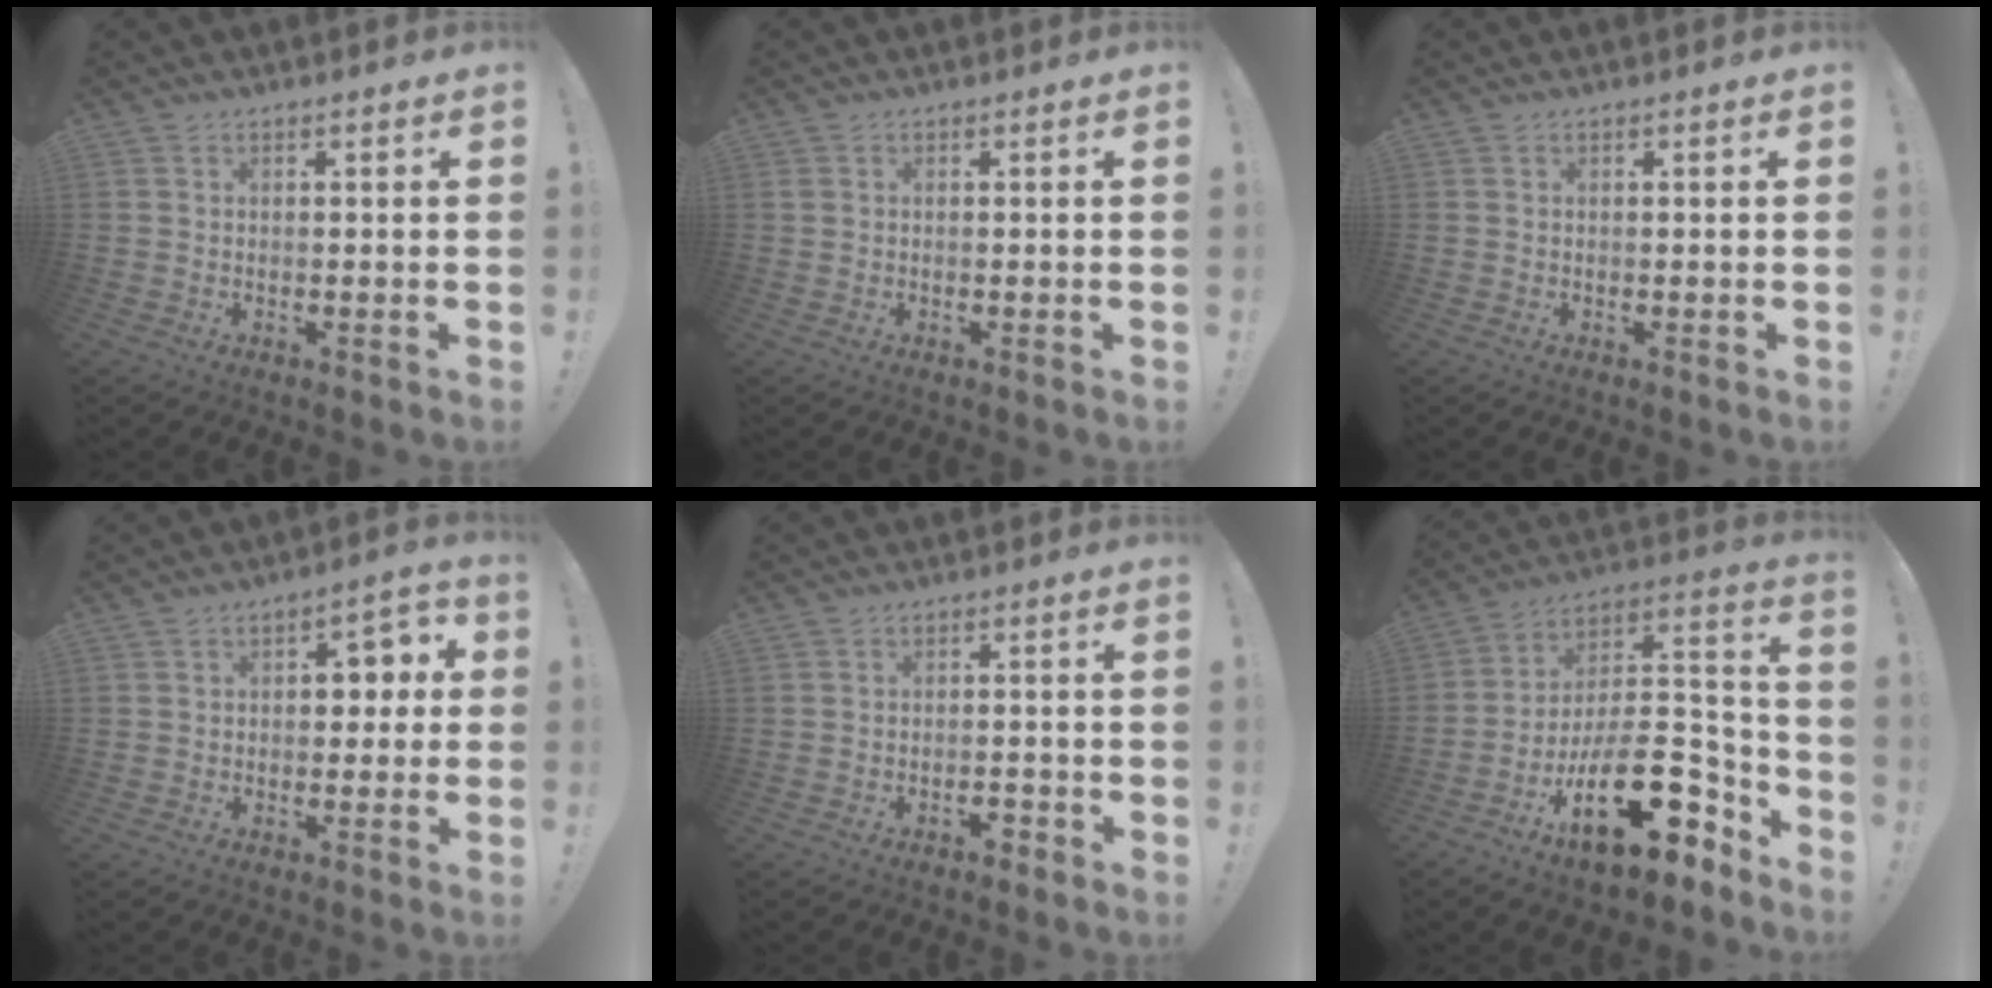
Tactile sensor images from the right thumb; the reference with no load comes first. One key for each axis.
{"total": 0.8, "fx": 0.3, "fy": 0.6, "fz": 0.4, "tx": -0.015, "ty": 0.005, "tz": 0.008}
{"total": 0.0}
{"total": 8.8, "fx": 1.2, "fy": 6.2, "fz": 6.0, "tx": -0.069, "ty": -0.006, "tz": 0.020}
{"total": 2.4, "fx": -1.9, "fy": 0.8, "fz": 1.1, "tx": -0.020, "ty": 0.008, "tz": -0.032}
{"total": 25.5, "fx": -11.3, "fy": 11.8, "fz": 19.6, "tx": -0.303, "ty": 0.064, "tz": -0.171}